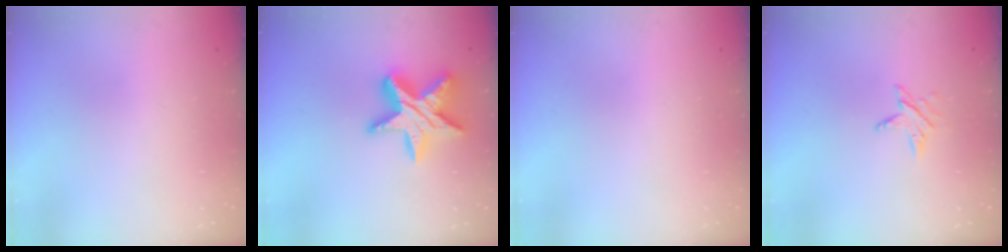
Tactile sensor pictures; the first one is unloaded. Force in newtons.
{"total": 17.3, "press": 17.2, "slide": 1.5}
{"total": 0.0}
{"total": 3.9, "press": 3.9, "slide": 0.5}